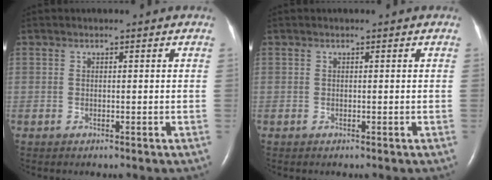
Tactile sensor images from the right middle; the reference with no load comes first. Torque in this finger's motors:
{"motor_torque": [0.09, -0.06, 0.02, 0.02]}